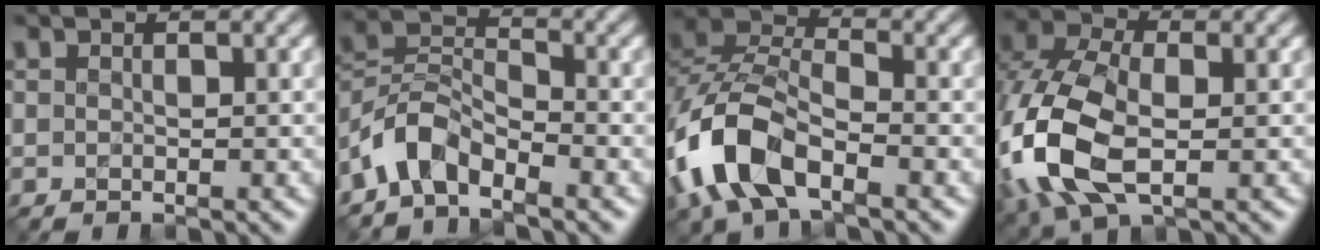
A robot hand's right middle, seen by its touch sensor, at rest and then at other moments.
{"total": 4.0, "force": [-3.1, 1.8, 1.8], "torque": [-0.034, 0.013, -0.071]}
{"total": 8.5, "force": [-3.8, 4.6, 6.0], "torque": [-0.141, 0.009, -0.086]}
{"total": 10.5, "force": [-2.2, 6.6, 7.9], "torque": [-0.217, -0.008, -0.051]}